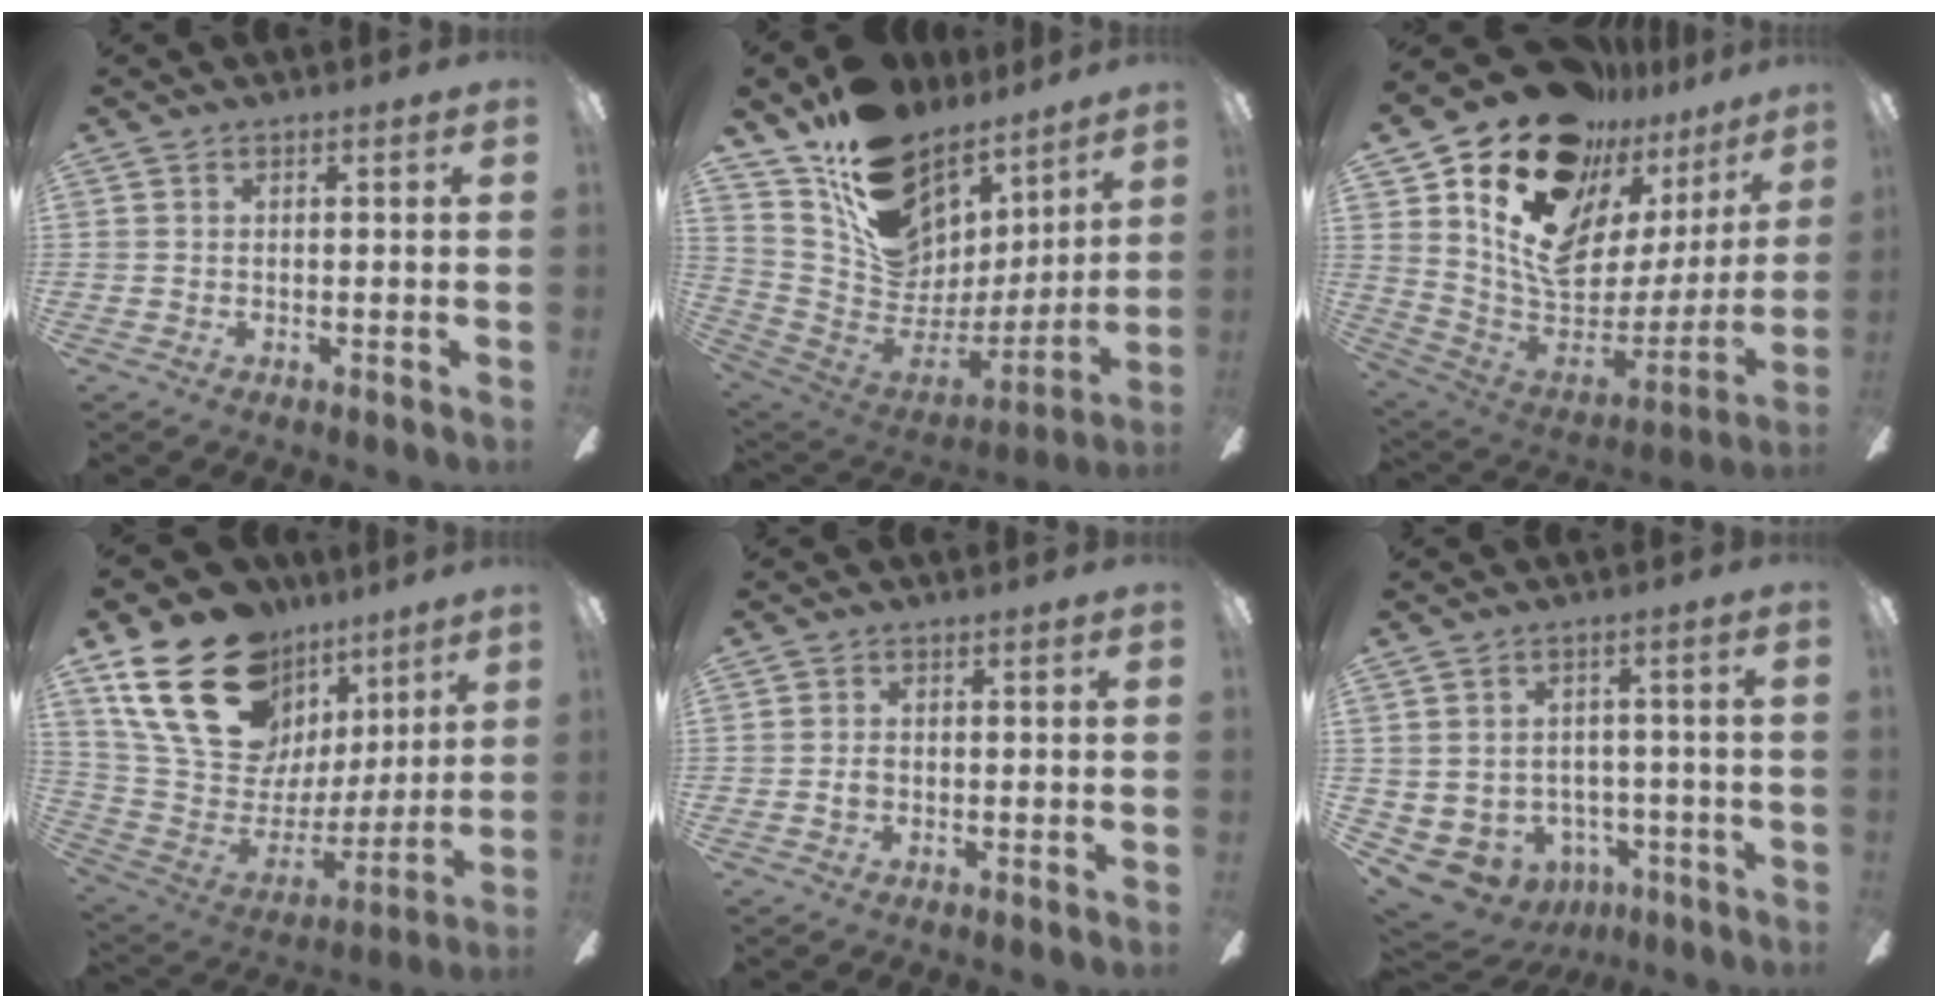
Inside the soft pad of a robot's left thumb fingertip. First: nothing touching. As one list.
[{"total": 17.1, "force": [11.1, 11.0, 6.8], "torque": [-0.118, -0.092, 0.216]}, {"total": 22.5, "force": [11.4, 12.6, 14.8], "torque": [-0.282, -0.073, 0.199]}, {"total": 25.6, "force": [14.6, 16.1, 13.6], "torque": [-0.249, -0.072, 0.282]}, {"total": 1.8, "force": [-0.2, 1.3, 1.3], "torque": [-0.024, 0.005, -0.005]}, {"total": 5.7, "force": [-3.1, 4.4, 1.6], "torque": [-0.055, 0.010, -0.054]}]